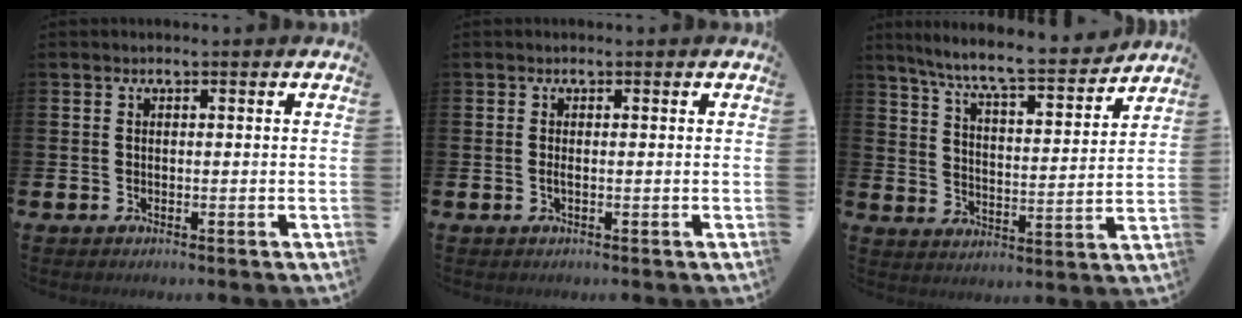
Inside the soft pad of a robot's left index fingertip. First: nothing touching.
{"total": 0.6, "force": [-0.1, 0.1, 0.6], "torque": [-0.014, 0.000, -0.002]}
{"total": 8.3, "force": [7.6, 0.6, 3.2], "torque": [-0.085, -0.056, 0.128]}